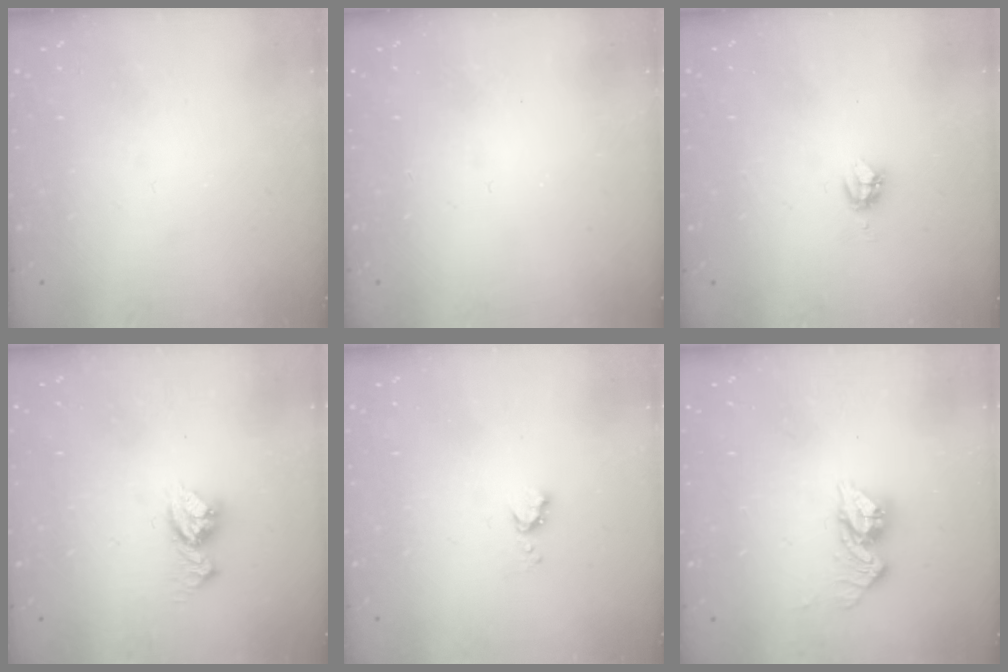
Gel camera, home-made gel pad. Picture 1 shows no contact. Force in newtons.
{"total": 0.0}
{"total": 4.1, "press": 4.1, "slide": 0.2}
{"total": 9.2, "press": 9.2, "slide": 0.8}
{"total": 4.4, "press": 4.3, "slide": 0.5}
{"total": 10.1, "press": 10.1, "slide": 0.7}